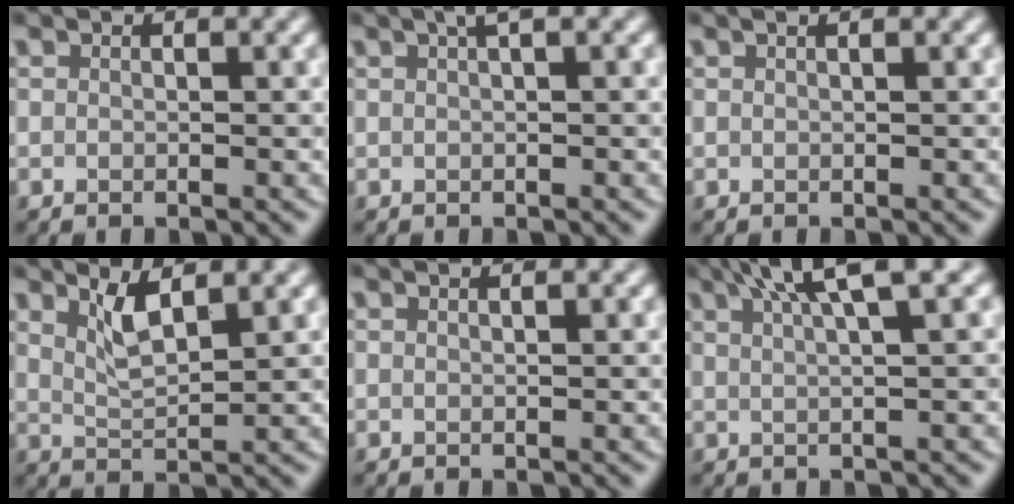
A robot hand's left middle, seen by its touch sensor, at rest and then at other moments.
{"total": 1.5, "force": [0.8, 0.3, 1.3], "torque": [-0.018, 0.008, 0.014]}
{"total": 1.3, "force": [0.7, 0.6, 0.9], "torque": [-0.003, -0.004, -0.001]}
{"total": 2.5, "force": [1.6, 0.6, 1.8], "torque": [-0.035, -0.008, 0.032]}
{"total": 0.6, "force": [0.5, 0.2, 0.3], "torque": [0.000, -0.002, -0.001]}
{"total": 5.8, "force": [3.5, 1.0, 4.5], "torque": [-0.050, 0.018, 0.048]}